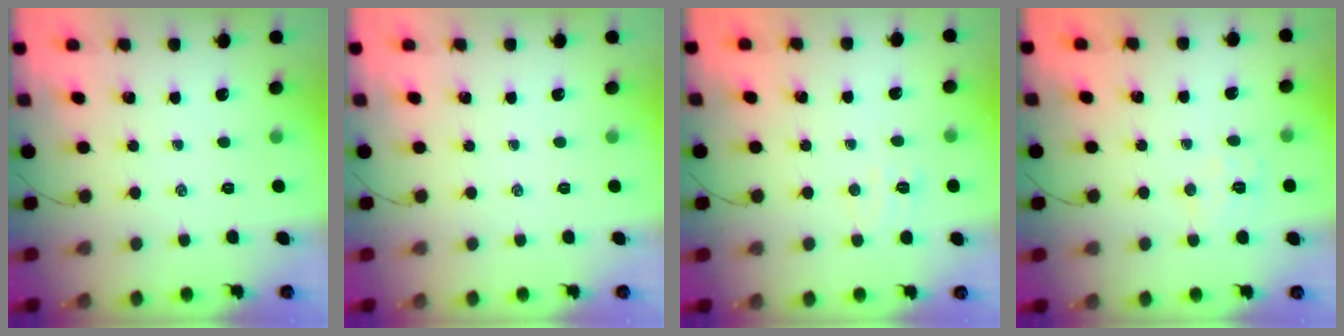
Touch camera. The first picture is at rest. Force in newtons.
{"total": 0.0}
{"total": 4.9, "press": 4.7, "slide": 1.2}
{"total": 6.1, "press": 6.0, "slide": 1.0}